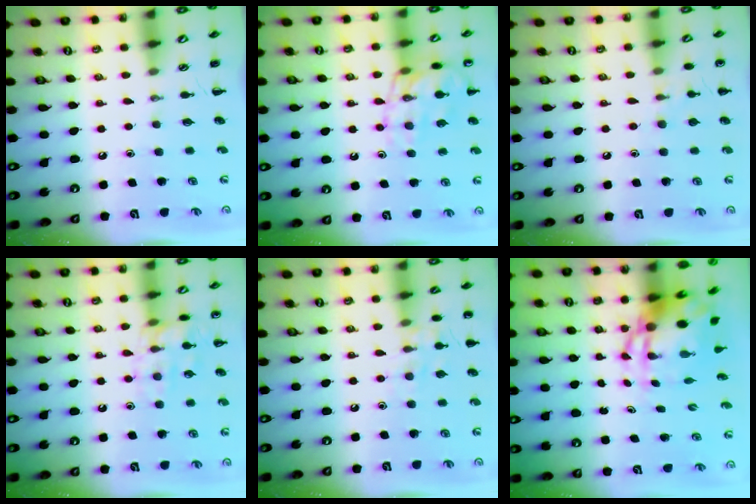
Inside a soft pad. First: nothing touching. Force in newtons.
{"total": 14.0, "press": 13.9, "slide": 1.6}
{"total": 6.8, "press": 6.6, "slide": 1.8}
{"total": 11.2, "press": 11.2, "slide": 0.6}
{"total": 8.2, "press": 8.1, "slide": 1.0}
{"total": 7.2, "press": 7.0, "slide": 1.9}